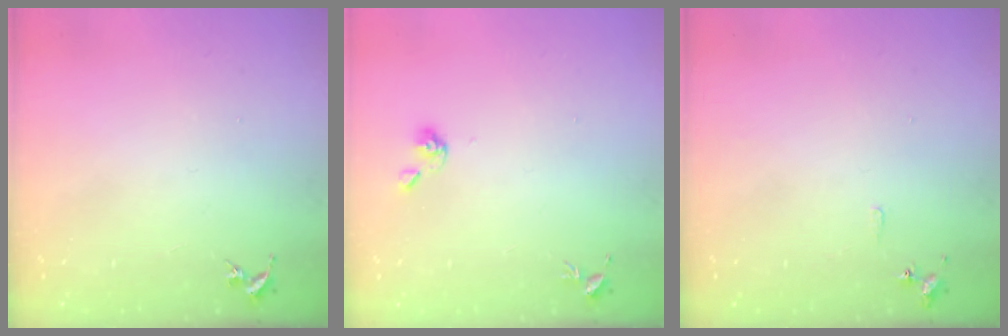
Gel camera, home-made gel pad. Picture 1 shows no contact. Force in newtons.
{"total": 4.8, "press": 4.8, "slide": 0.8}
{"total": 4.5, "press": 4.4, "slide": 0.6}